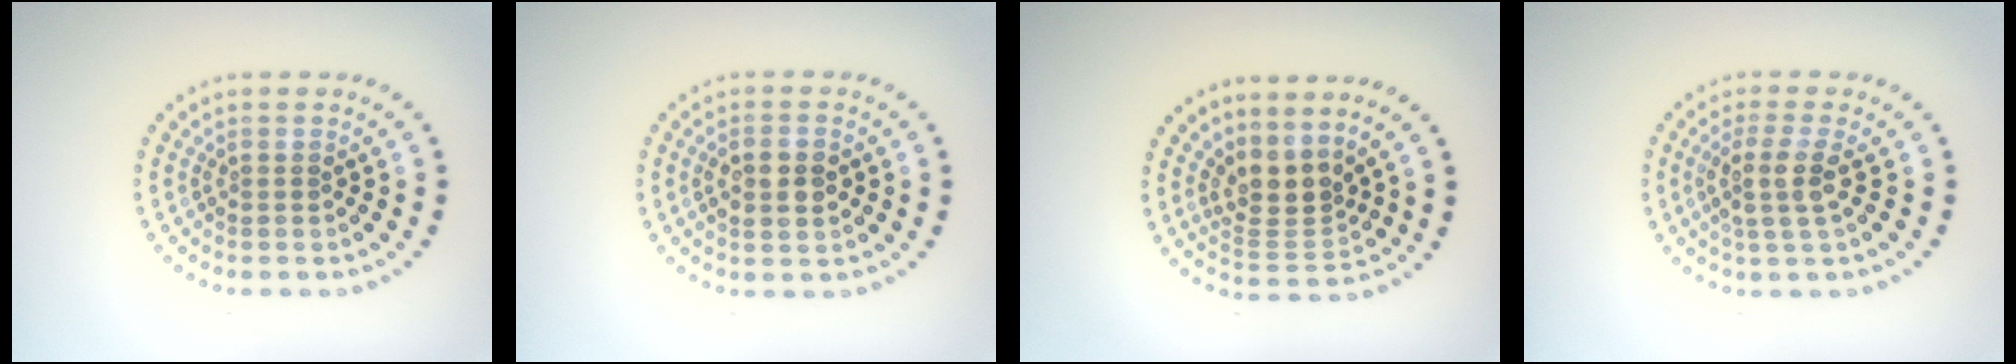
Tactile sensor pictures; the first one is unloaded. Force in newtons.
{"total": 2.6, "press": 2.6, "slide": 0.4}
{"total": 3.2, "press": 2.4, "slide": 2.1}
{"total": 2.9, "press": 2.4, "slide": 1.7}